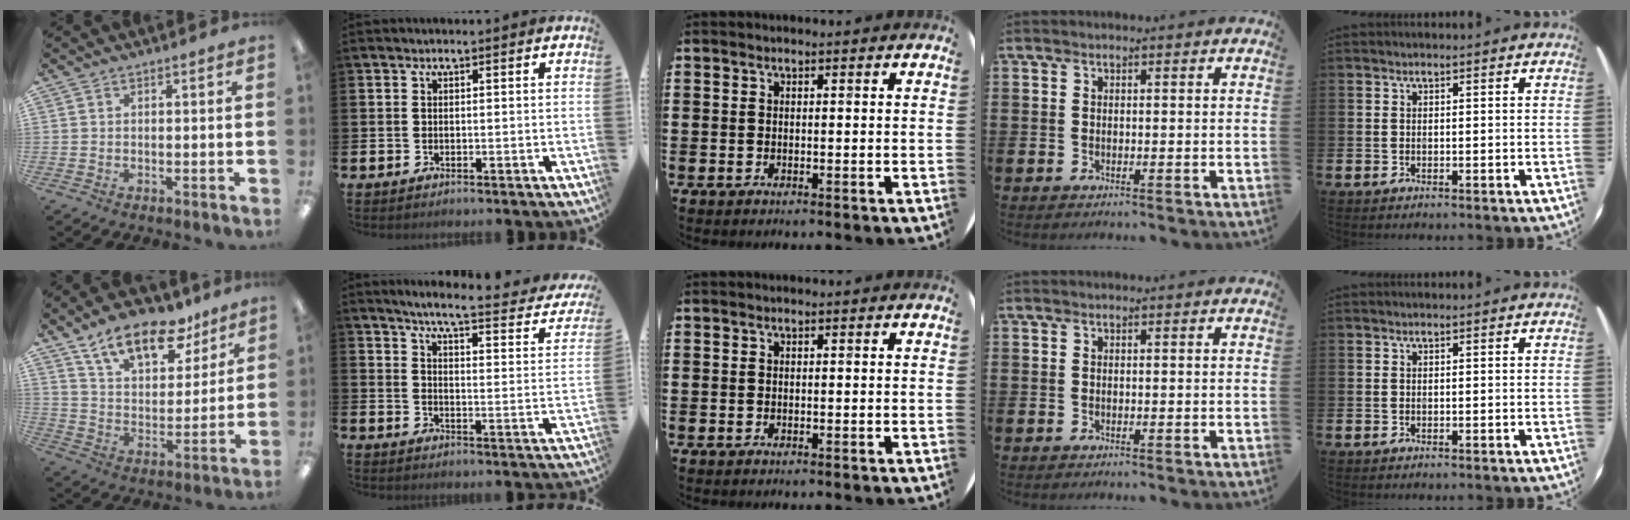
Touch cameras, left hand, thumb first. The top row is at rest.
{"thumb": {"total": 16.2, "force": [11.5, 7.6, 8.5], "torque": [-0.141, -0.058, 0.202]}, "index": {"total": 5.1, "force": [4.4, 0.2, 2.6], "torque": [-0.057, -0.042, 0.061]}}